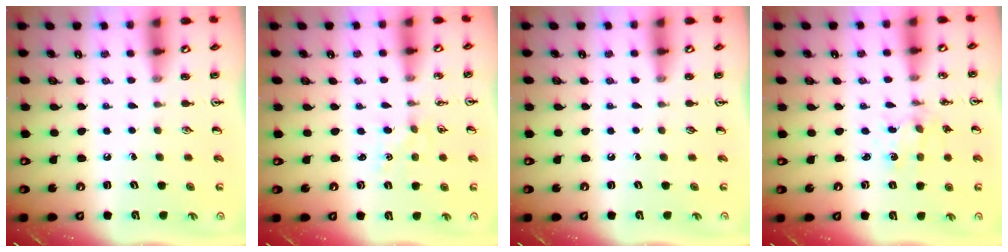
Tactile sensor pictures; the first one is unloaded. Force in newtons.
{"total": 1.0, "press": 0.9, "slide": 0.2}
{"total": 0.0}
{"total": 1.2, "press": 1.1, "slide": 0.3}